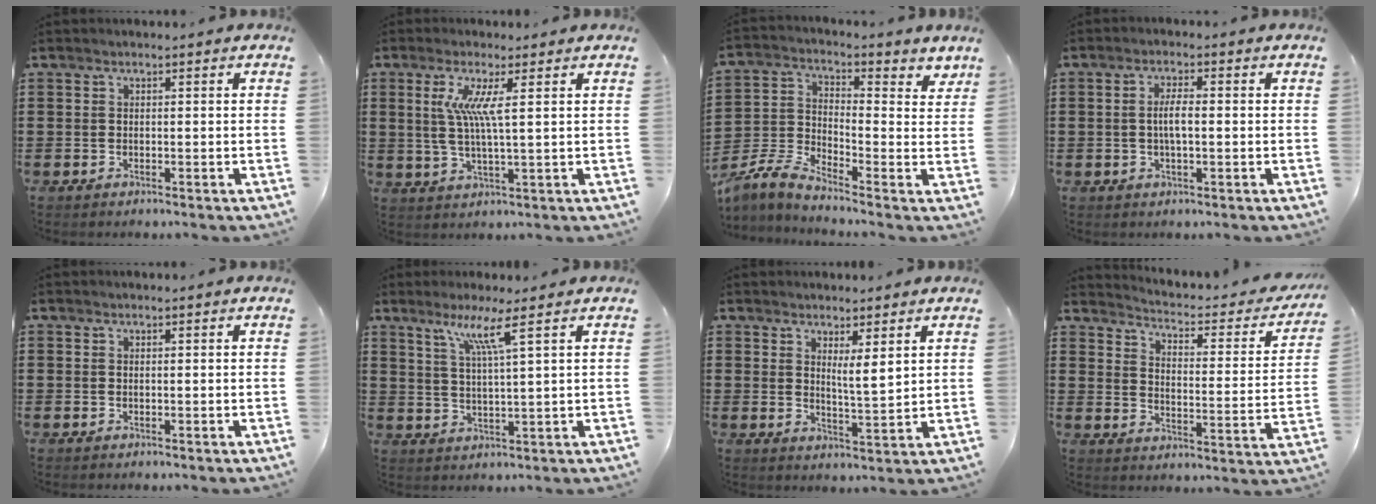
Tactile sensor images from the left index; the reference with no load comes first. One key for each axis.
{"total": 5.9, "fx": 1.7, "fy": 0.3, "fz": 5.6, "tx": -0.123, "ty": -0.009, "tz": 0.024}
{"total": 3.8, "fx": -2.5, "fy": 1.5, "fz": 2.5, "tx": -0.070, "ty": -0.013, "tz": -0.056}
{"total": 3.4, "fx": -0.2, "fy": 0.8, "fz": 3.3, "tx": -0.067, "ty": -0.002, "tz": -0.007}
{"total": 0.0}
{"total": 5.8, "fx": 3.4, "fy": -0.6, "fz": 4.6, "tx": -0.102, "ty": 0.000, "tz": 0.056}
{"total": 4.1, "fx": 2.8, "fy": 0.4, "fz": 2.9, "tx": -0.048, "ty": -0.017, "tz": 0.044}
{"total": 2.3, "fx": 2.1, "fy": 0.0, "fz": 0.8, "tx": -0.036, "ty": -0.026, "tz": 0.024}